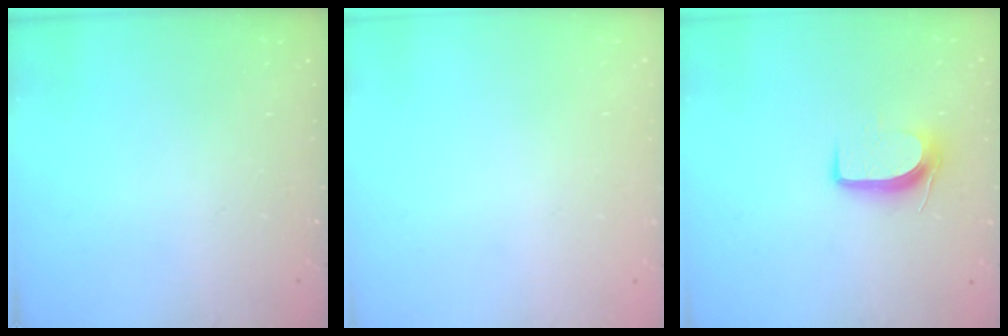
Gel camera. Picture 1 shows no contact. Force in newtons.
{"total": 0.0}
{"total": 8.0, "press": 8.0, "slide": 0.9}